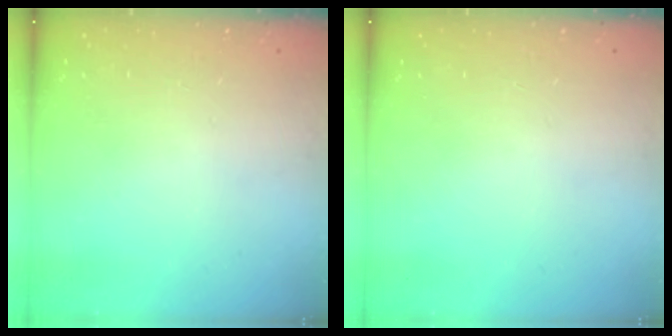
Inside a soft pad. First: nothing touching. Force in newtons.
{"total": 0.0}